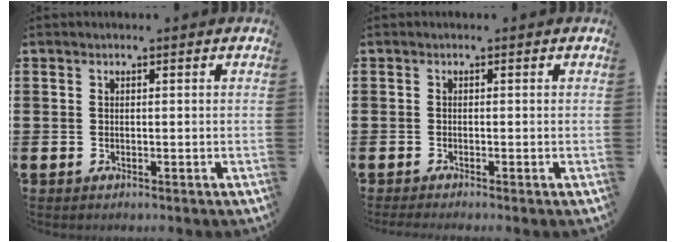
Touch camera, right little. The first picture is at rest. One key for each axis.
{"total": 0.5, "fx": -0.4, "fy": 0.0, "fz": 0.3, "tx": -0.004, "ty": -0.002, "tz": -0.008}